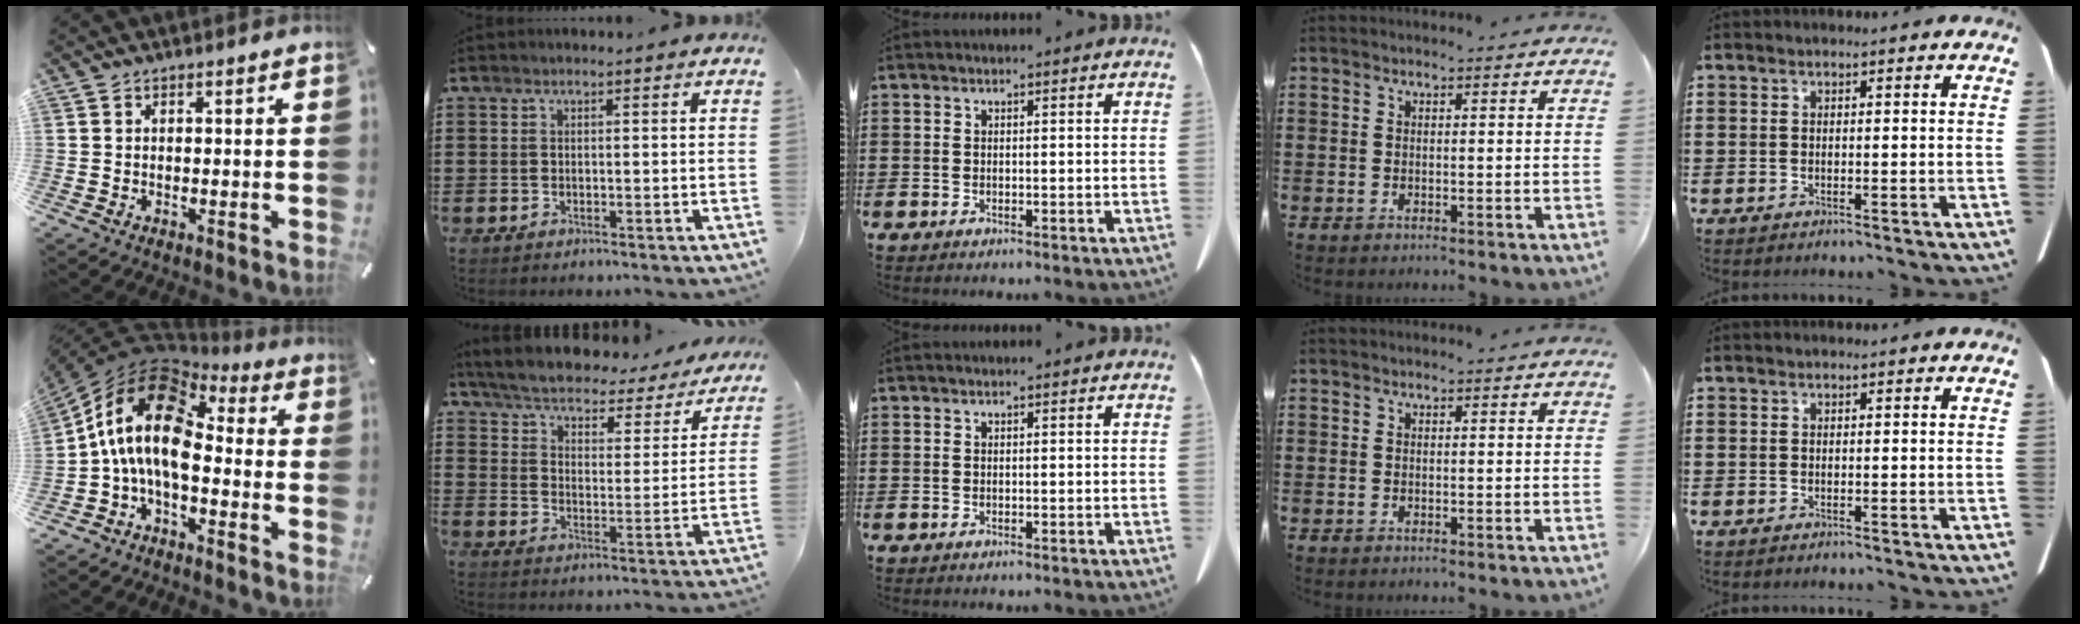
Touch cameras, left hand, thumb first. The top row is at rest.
{"thumb": {"total": 15.7, "force": [-1.2, 9.1, 12.8], "torque": [-0.273, 0.011, -0.026]}, "index": {"total": 3.4, "force": [3.1, 0.5, 1.3], "torque": [-0.045, -0.030, 0.044]}}